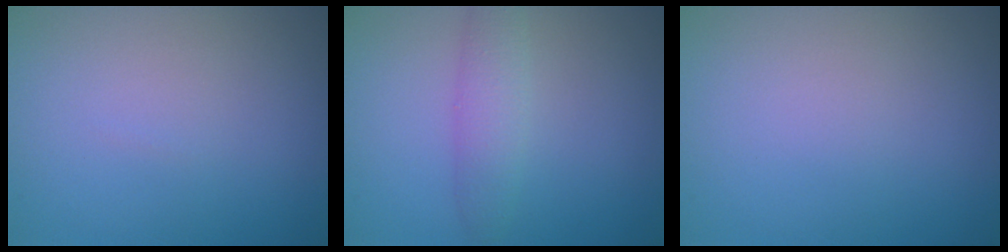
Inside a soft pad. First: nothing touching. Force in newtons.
{"total": 2.5, "press": 2.5, "slide": 0.1}
{"total": 0.0}